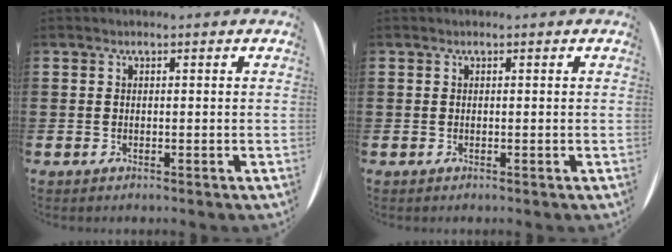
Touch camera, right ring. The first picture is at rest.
{"total": 0.0}